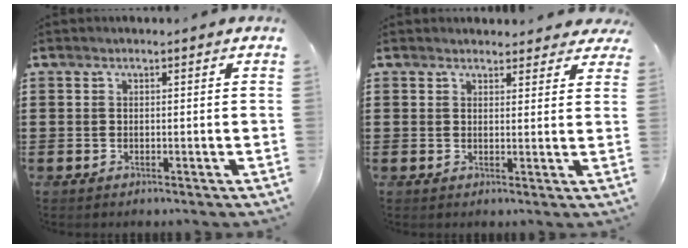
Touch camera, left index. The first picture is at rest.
{"total": 2.6, "force": [2.4, 0.9, 0.2], "torque": [0.004, -0.007, 0.041]}